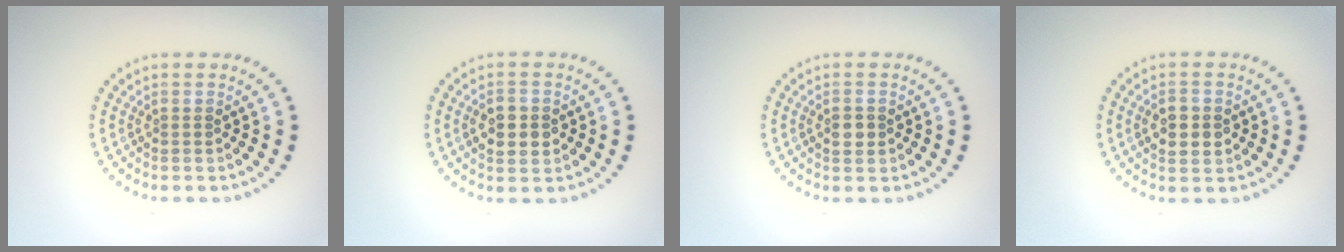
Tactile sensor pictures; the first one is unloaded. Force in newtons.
{"total": 2.9, "press": 2.9, "slide": 0.1}
{"total": 1.5, "press": 1.5, "slide": 0.2}
{"total": 2.7, "press": 2.7, "slide": 0.2}